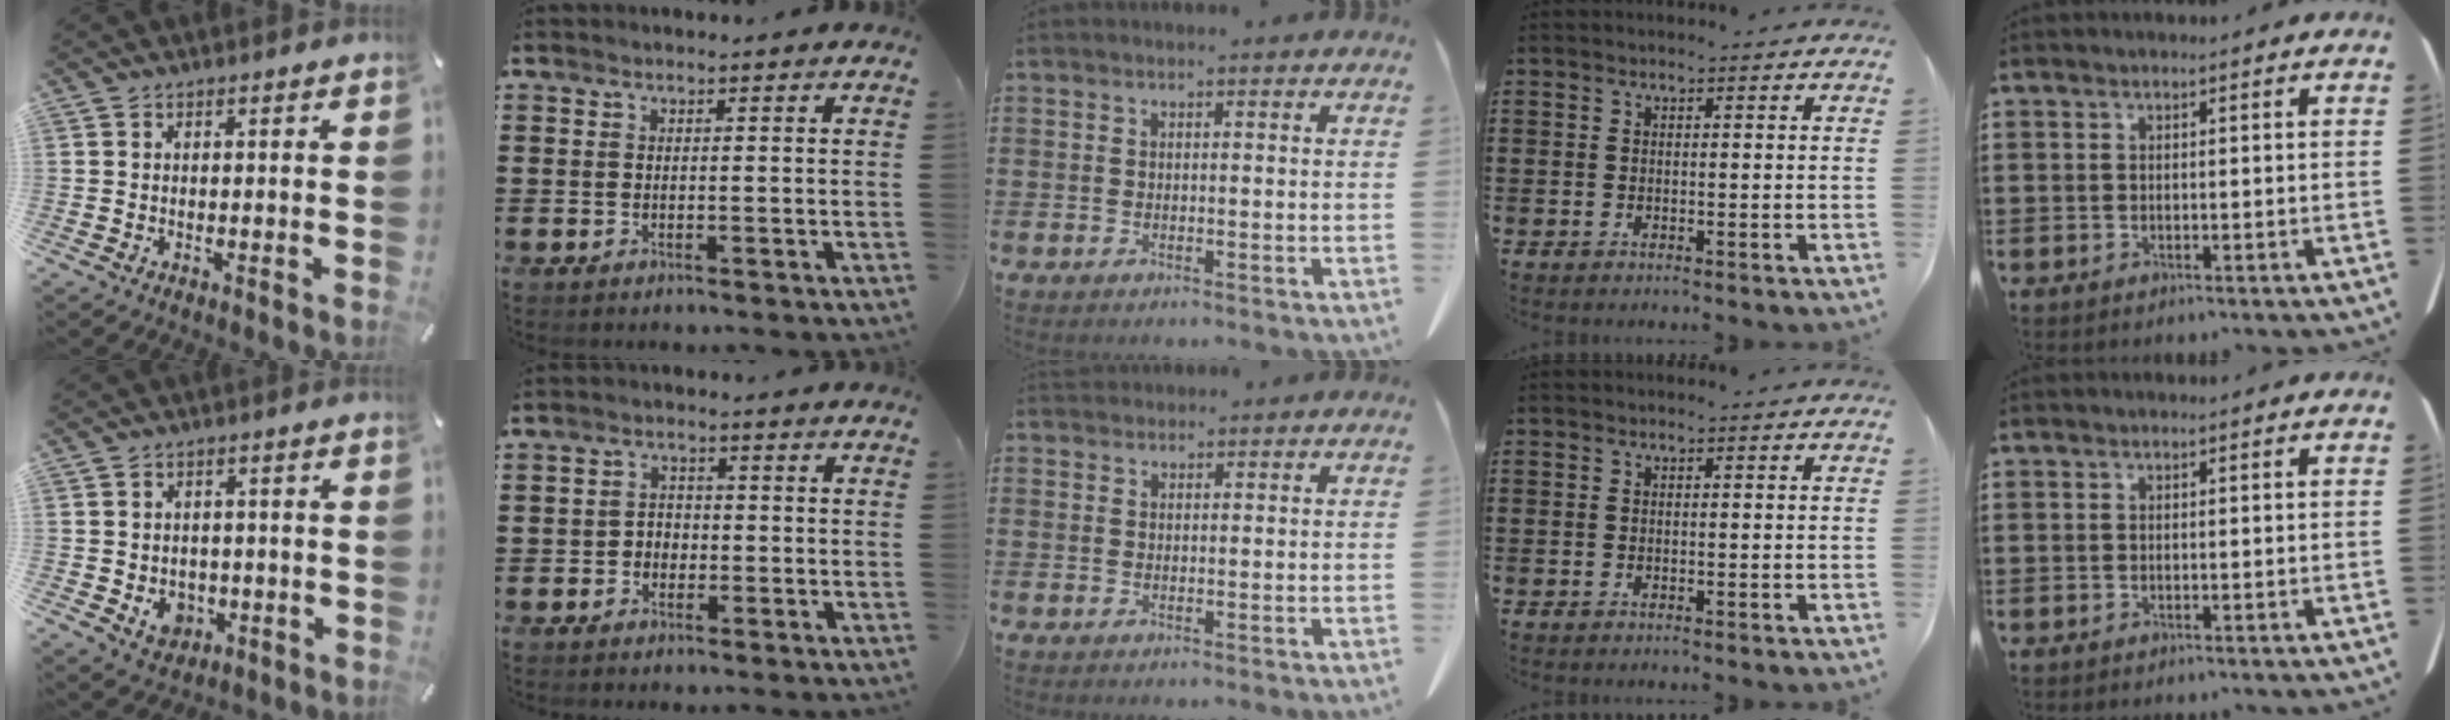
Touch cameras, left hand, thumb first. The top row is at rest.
{"thumb": {"total": 4.8, "force": [-0.8, 4.3, 2.0], "torque": [-0.020, -0.003, -0.016]}, "index": {"total": 2.1, "force": [-1.0, 1.7, 0.6], "torque": [-0.017, 0.006, -0.024]}, "middle": {"total": 1.6, "force": [1.5, 0.5, 0.1], "torque": [-0.006, -0.001, 0.031]}}